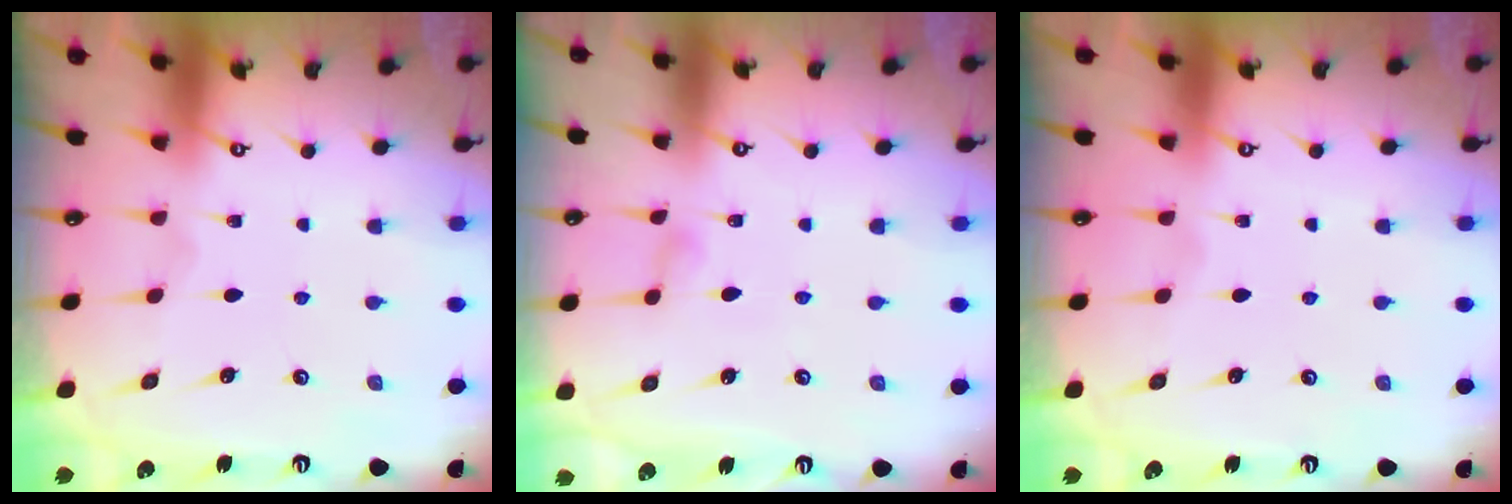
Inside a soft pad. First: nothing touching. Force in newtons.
{"total": 5.1, "press": 5.1, "slide": 0.6}
{"total": 0.0}